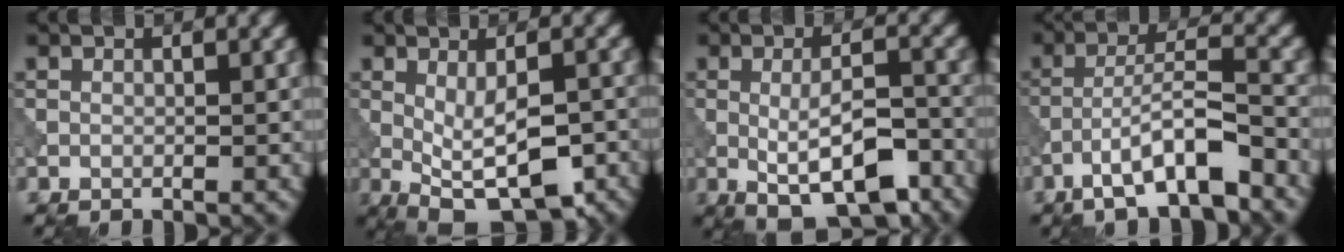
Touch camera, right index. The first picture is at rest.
{"total": 7.4, "force": [-2.0, 2.7, 6.6], "torque": [-0.107, -0.010, -0.023]}
{"total": 7.4, "force": [-2.4, 2.5, 6.5], "torque": [-0.106, -0.005, -0.036]}
{"total": 6.2, "force": [-3.6, 1.0, 4.9], "torque": [-0.084, 0.015, -0.064]}